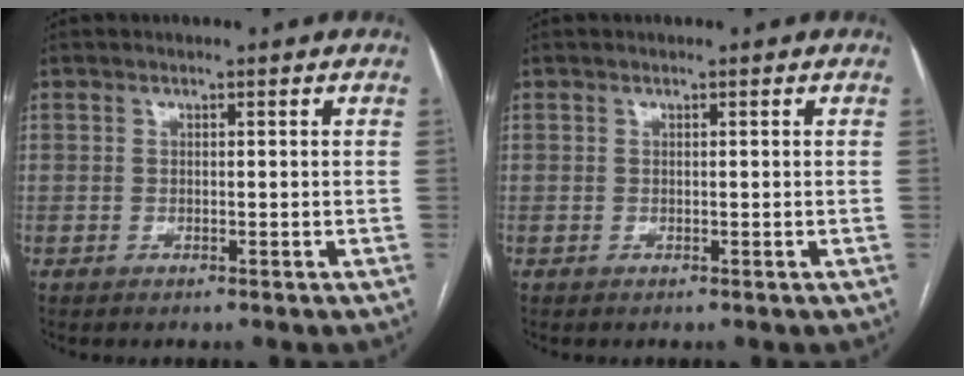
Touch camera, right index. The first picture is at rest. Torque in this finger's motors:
{"motor_torque": [0.41, 0.23, 0.11, 0.01]}